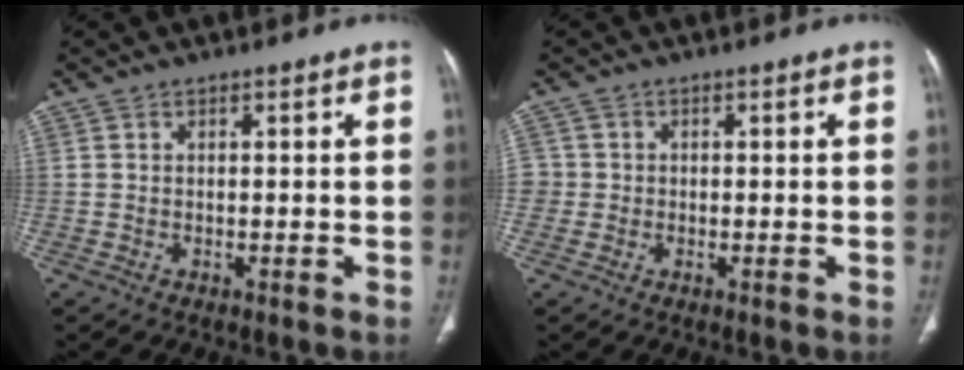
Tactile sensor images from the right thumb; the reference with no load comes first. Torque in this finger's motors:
{"motor_torque": [0.24, 0.01, 0.02, 0.26, 0.03]}